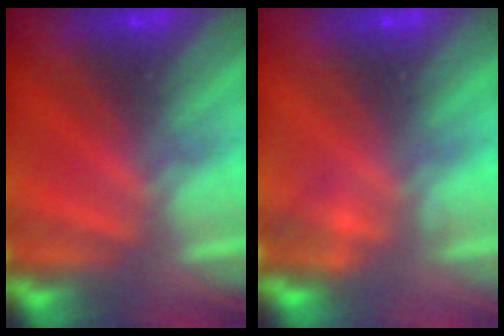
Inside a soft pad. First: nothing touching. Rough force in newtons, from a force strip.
{"total": 2.3}